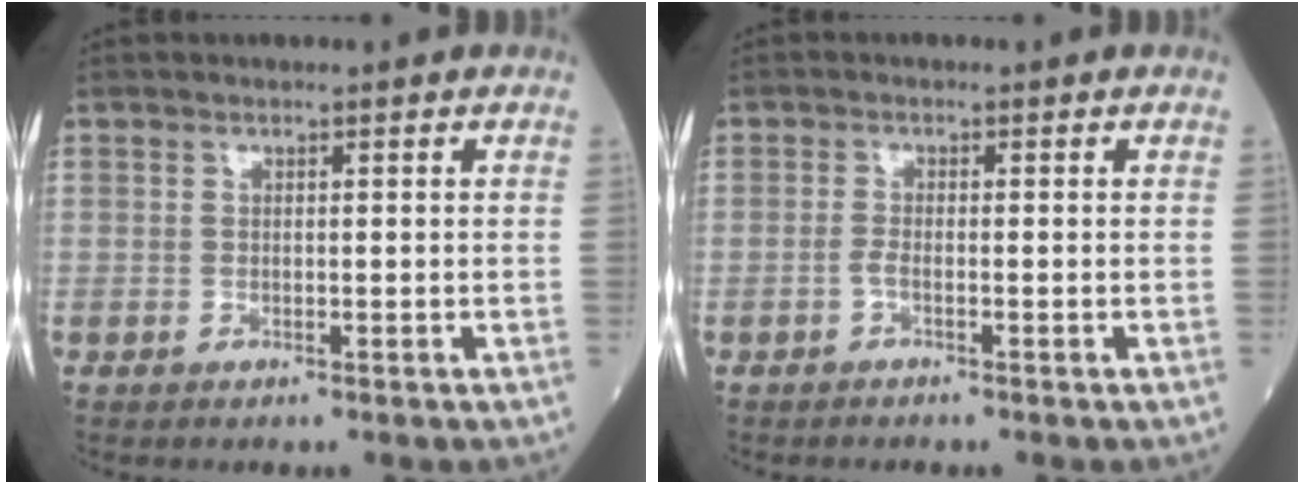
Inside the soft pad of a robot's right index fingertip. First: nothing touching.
{"total": 1.0, "force": [-0.6, 0.0, 0.8], "torque": [-0.019, 0.000, -0.016]}